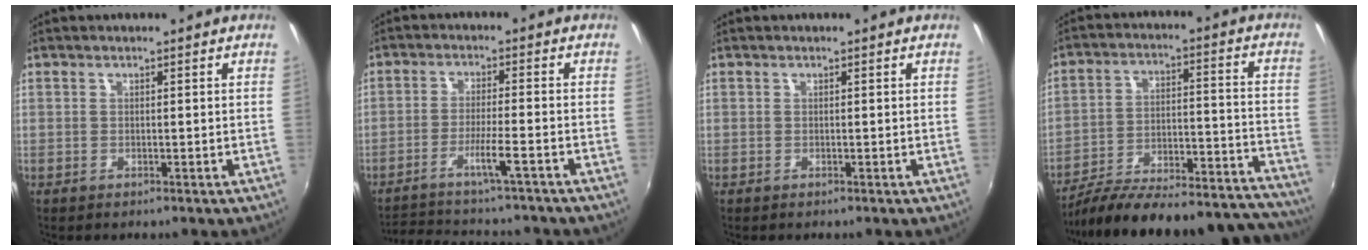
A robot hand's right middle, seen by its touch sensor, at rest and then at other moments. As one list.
[{"total": 12.7, "force": [-11.4, 0.4, 5.7], "torque": [-0.115, -0.010, -0.178]}, {"total": 0.0}, {"total": 29.1, "force": [-26.3, 5.9, 10.9], "torque": [-0.172, 0.000, -0.350]}]